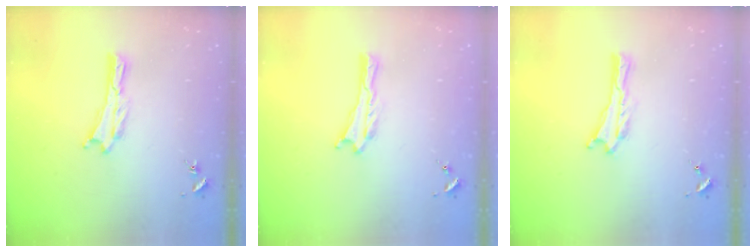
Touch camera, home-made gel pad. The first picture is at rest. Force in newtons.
{"total": 0.0}
{"total": 0.0}